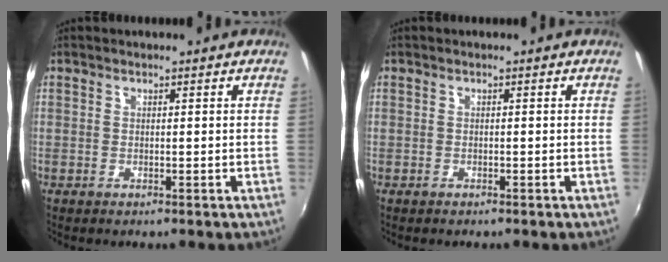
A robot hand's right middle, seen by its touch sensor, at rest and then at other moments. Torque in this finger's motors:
{"motor_torque": [-0.10, -0.10, 0.00, -0.01]}